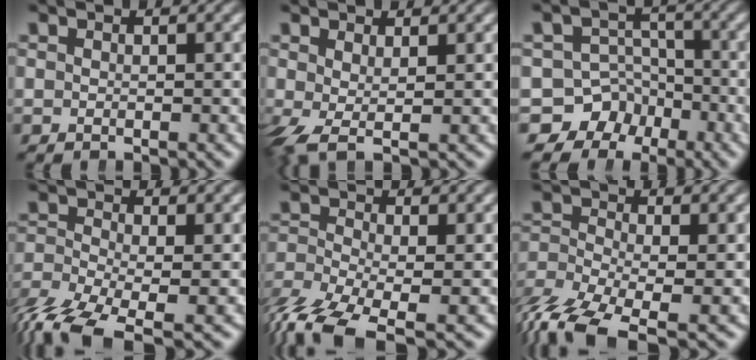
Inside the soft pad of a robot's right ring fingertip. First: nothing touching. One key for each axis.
{"total": 2.0, "fx": -0.5, "fy": 0.6, "fz": 1.9, "tx": -0.051, "ty": -0.028, "tz": 0.009}
{"total": 11.9, "fx": -4.3, "fy": 10.5, "fz": 3.4, "tx": -0.076, "ty": -0.057, "tz": -0.071}
{"total": 6.2, "fx": -4.4, "fy": 2.4, "fz": 3.5, "tx": -0.081, "ty": -0.043, "tz": -0.052}
{"total": 6.3, "fx": -4.4, "fy": 2.6, "fz": 3.7, "tx": -0.088, "ty": -0.045, "tz": -0.051}
{"total": 6.3, "fx": -4.3, "fy": 2.8, "fz": 3.7, "tx": -0.095, "ty": -0.046, "tz": -0.050}